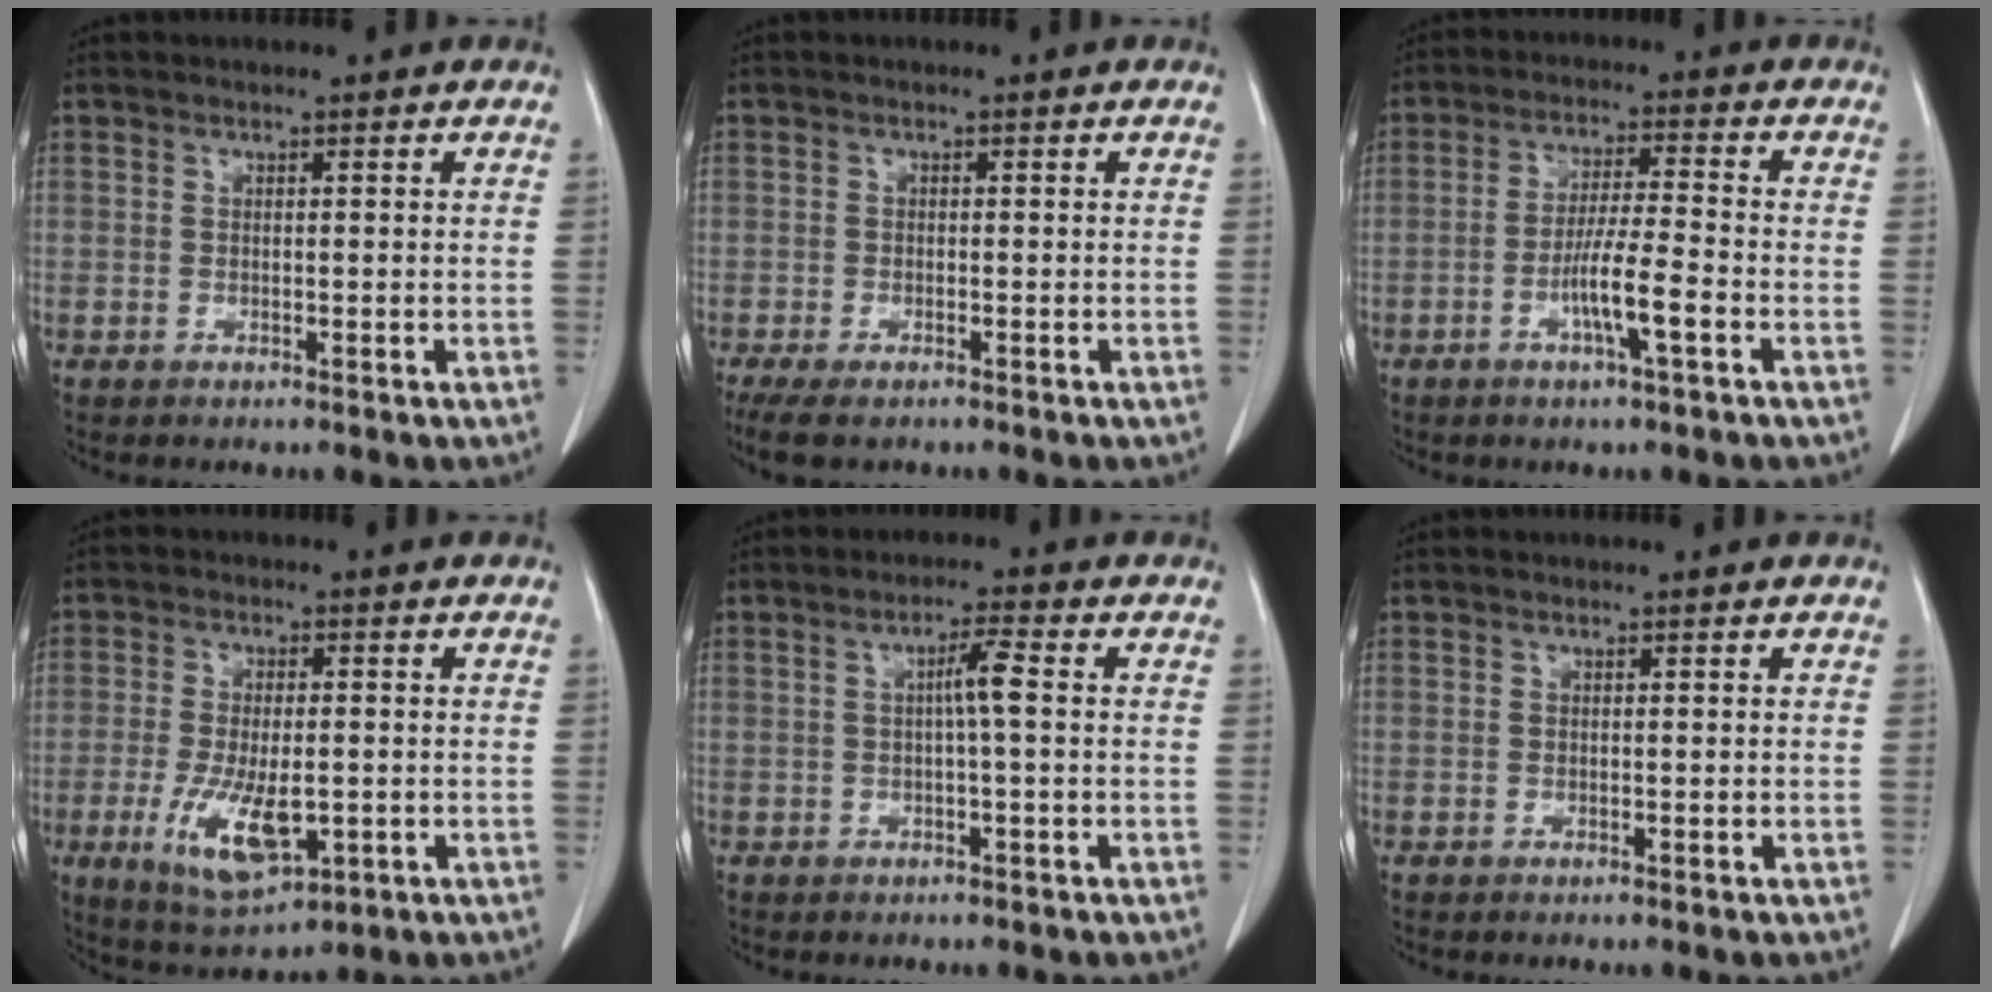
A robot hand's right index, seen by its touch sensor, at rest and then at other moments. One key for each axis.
{"total": 7.1, "fx": -4.9, "fy": 2.9, "fz": 4.2, "tx": -0.083, "ty": -0.013, "tz": -0.079}
{"total": 7.4, "fx": -2.9, "fy": 0.3, "fz": 6.8, "tx": -0.126, "ty": 0.001, "tz": -0.051}
{"total": 10.6, "fx": -2.9, "fy": 4.2, "fz": 9.3, "tx": -0.176, "ty": -0.016, "tz": -0.037}
{"total": 3.6, "fx": 0.3, "fy": 0.3, "fz": 3.6, "tx": -0.065, "ty": 0.007, "tz": 0.005}
{"total": 0.0}